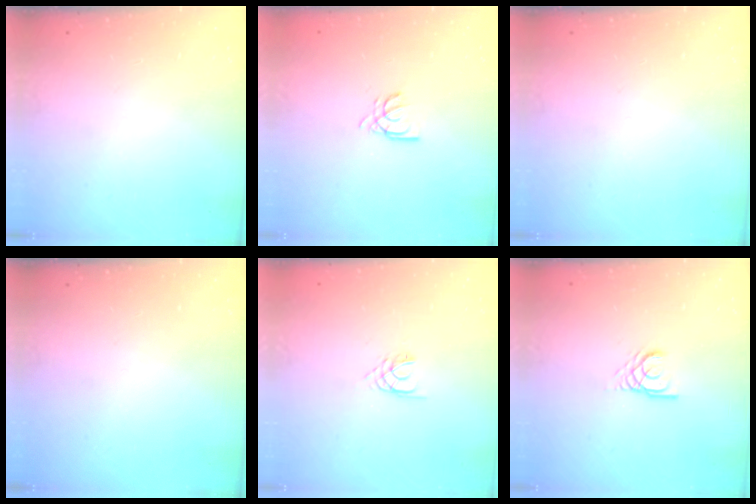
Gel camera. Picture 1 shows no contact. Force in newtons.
{"total": 5.0, "press": 5.0, "slide": 0.4}
{"total": 0.0}
{"total": 0.0}
{"total": 2.1, "press": 2.1, "slide": 0.3}
{"total": 2.8, "press": 2.8, "slide": 0.1}